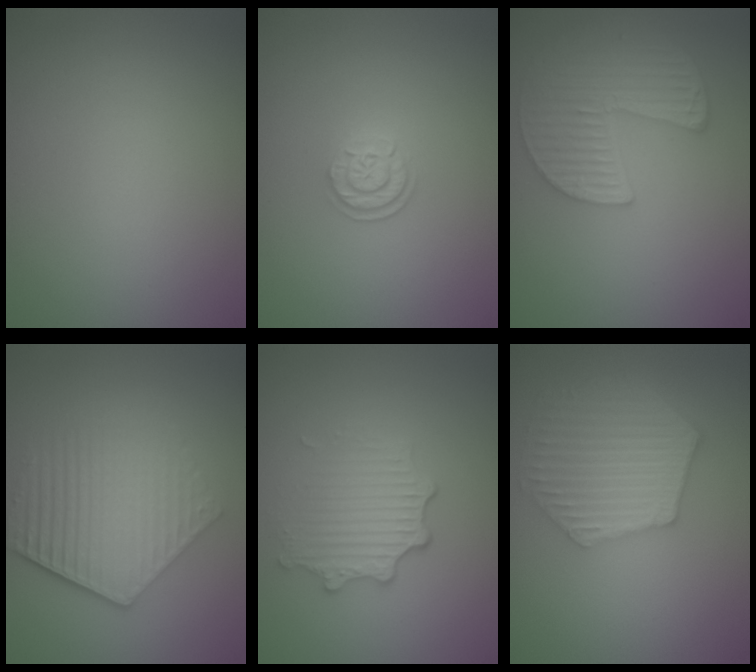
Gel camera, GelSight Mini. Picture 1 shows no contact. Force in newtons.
{"total": 2.0, "press": 1.9, "slide": 0.8}
{"total": 5.4, "press": 4.4, "slide": 3.2}
{"total": 6.3, "press": 4.5, "slide": 4.4}
{"total": 3.4, "press": 2.7, "slide": 2.1}
{"total": 5.9, "press": 4.6, "slide": 3.8}